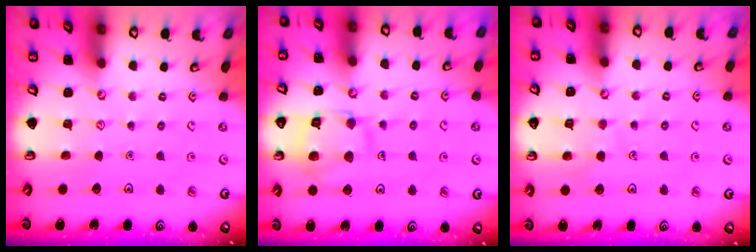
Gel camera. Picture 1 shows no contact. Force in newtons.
{"total": 12.8, "press": 12.7, "slide": 1.3}
{"total": 3.5, "press": 3.5, "slide": 0.3}